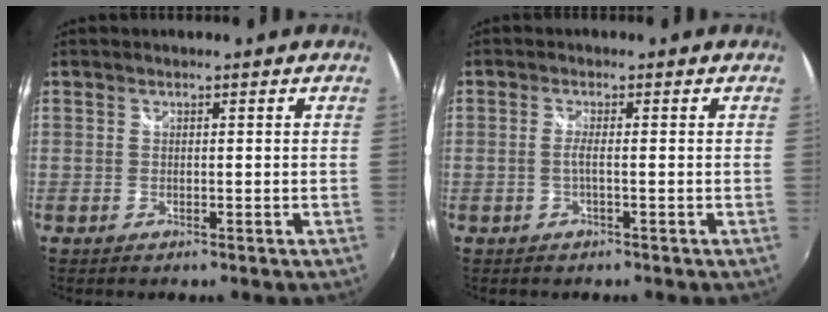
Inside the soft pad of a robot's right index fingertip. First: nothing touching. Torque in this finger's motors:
{"motor_torque": [-0.03, 0.14, 0.00, 0.00]}